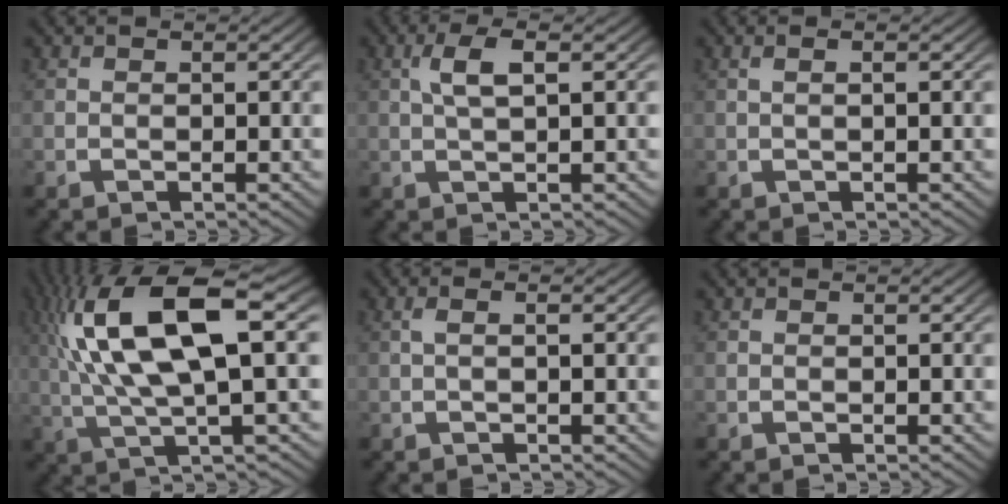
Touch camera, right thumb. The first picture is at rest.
{"total": 3.2, "force": [1.1, 0.9, 2.8], "torque": [-0.058, 0.009, 0.021]}
{"total": 0.9, "force": [0.2, -0.1, 0.8], "torque": [-0.022, 0.002, 0.007]}
{"total": 12.2, "force": [2.3, 5.5, 10.6], "torque": [-0.203, 0.004, 0.038]}
{"total": 1.2, "force": [0.2, 0.0, 1.2], "torque": [-0.029, 0.005, 0.005]}
{"total": 0.0}